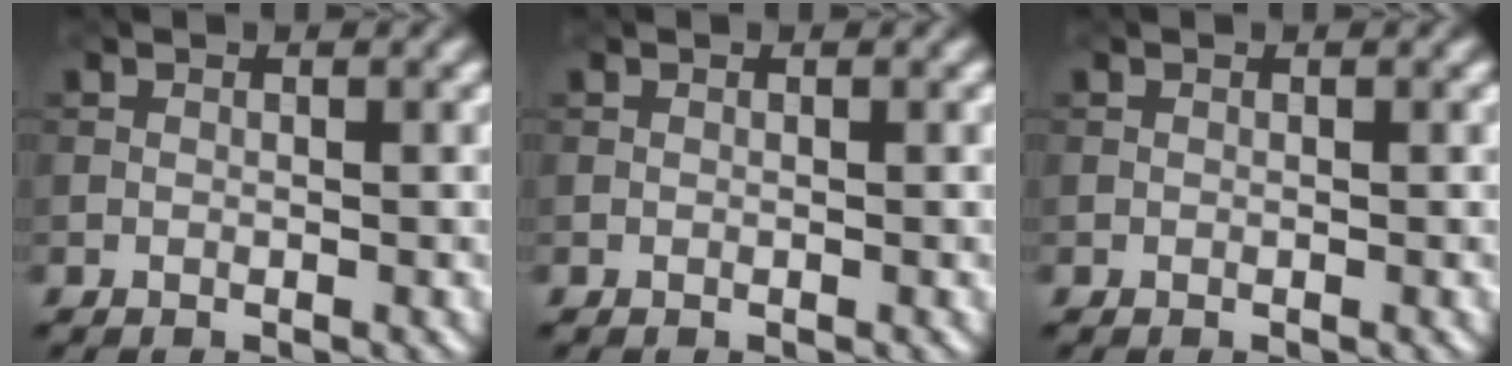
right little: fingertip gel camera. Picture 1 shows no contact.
{"total": 0.0}
{"total": 0.0}